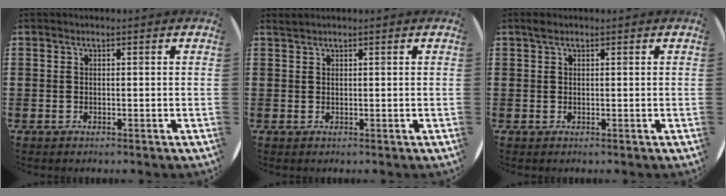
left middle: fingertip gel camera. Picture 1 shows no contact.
{"total": 0.5, "force": [0.5, -0.1, 0.0], "torque": [-0.001, 0.000, 0.011]}
{"total": 1.3, "force": [1.0, 0.6, 0.6], "torque": [-0.015, 0.005, 0.018]}